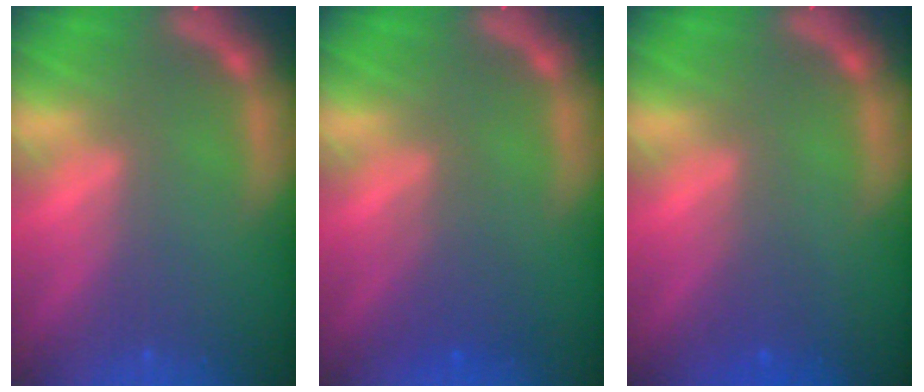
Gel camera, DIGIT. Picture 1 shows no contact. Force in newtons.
{"total": 2.4}
{"total": 1.5}